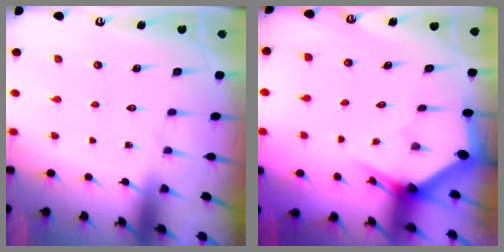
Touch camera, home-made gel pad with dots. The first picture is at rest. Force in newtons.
{"total": 2.6, "press": 2.6, "slide": 0.2}